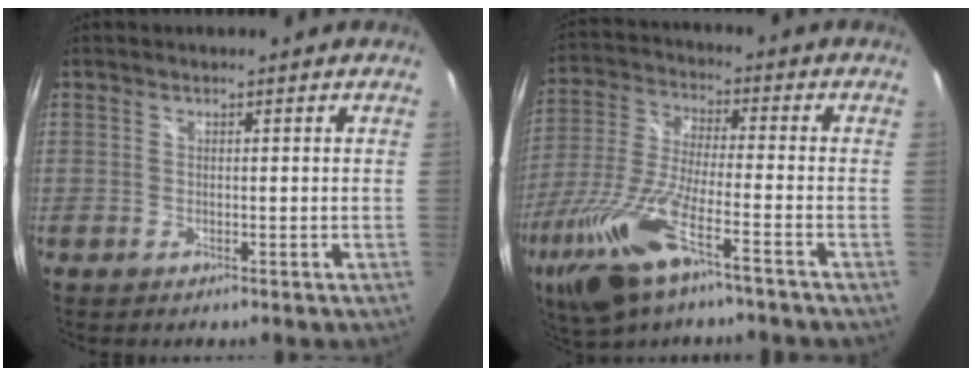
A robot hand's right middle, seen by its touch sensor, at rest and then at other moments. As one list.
[{"total": 18.2, "force": [-10.5, 4.5, 14.2], "torque": [-0.308, -0.048, -0.198]}]